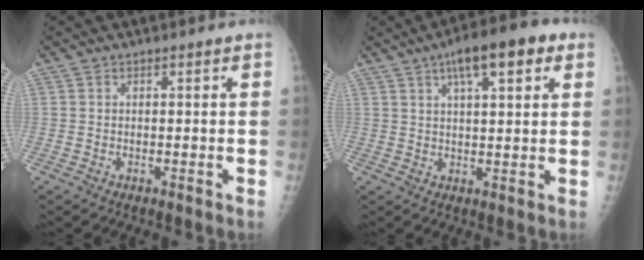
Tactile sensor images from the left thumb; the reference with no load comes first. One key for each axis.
{"total": 11.3, "fx": 5.5, "fy": 3.6, "fz": 9.2, "tx": -0.122, "ty": 0.006, "tz": 0.077}